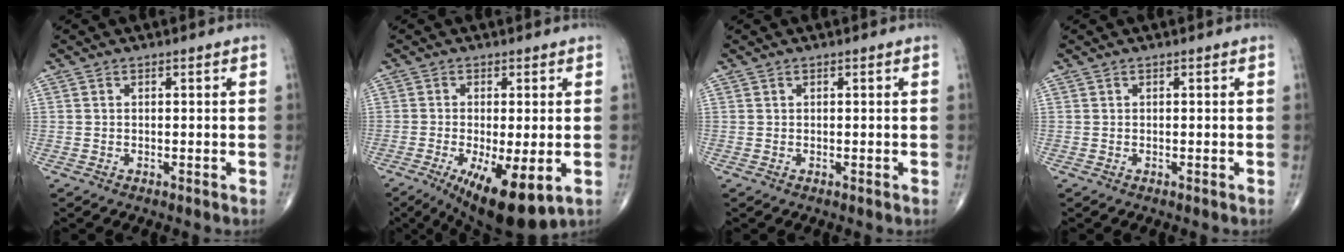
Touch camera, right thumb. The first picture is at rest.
{"total": 12.8, "force": [-4.5, 3.9, 11.2], "torque": [-0.181, -0.021, -0.061]}
{"total": 0.0}
{"total": 0.0}